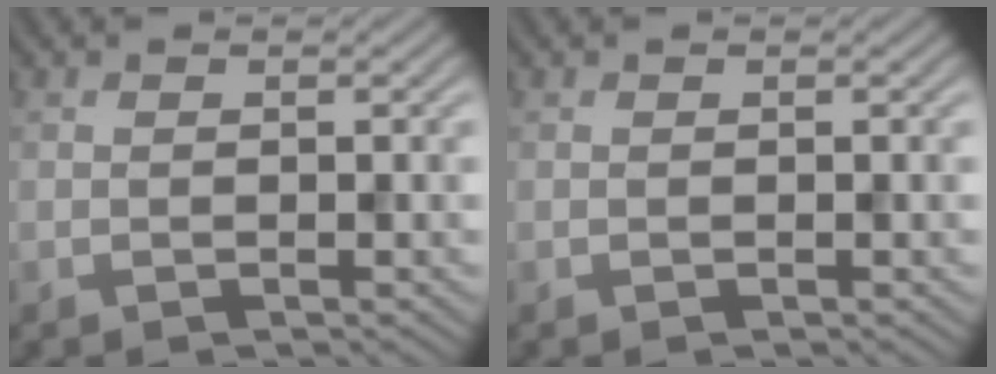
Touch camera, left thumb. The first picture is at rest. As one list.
[{"total": 0.0}]